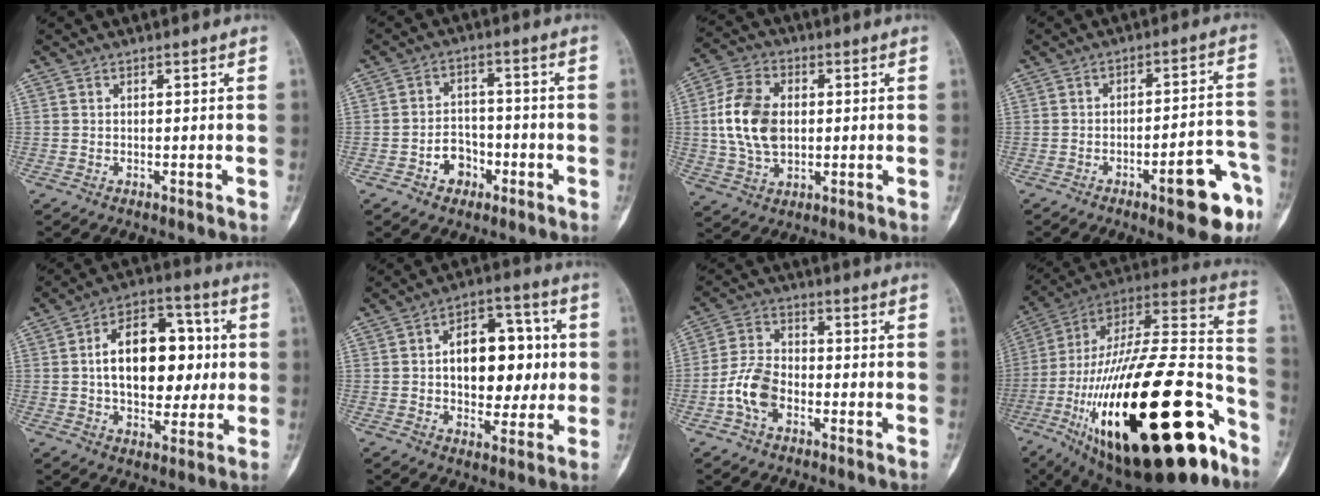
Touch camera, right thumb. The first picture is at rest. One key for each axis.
{"total": 6.1, "fx": -2.8, "fy": 4.7, "fz": 2.7, "tx": -0.011, "ty": 0.032, "tz": -0.043}
{"total": 12.8, "fx": 0.9, "fy": 8.5, "fz": 9.5, "tx": -0.175, "ty": 0.006, "tz": 0.018}
{"total": 12.1, "fx": -6.3, "fy": 3.3, "fz": 9.8, "tx": -0.102, "ty": 0.046, "tz": -0.079}
{"total": 17.8, "fx": 1.3, "fy": 11.1, "fz": 13.9, "tx": -0.170, "ty": 0.023, "tz": 0.019}
{"total": 15.8, "fx": 0.9, "fy": 9.9, "fz": 12.3, "tx": -0.125, "ty": 0.022, "tz": 0.012}
{"total": 8.1, "fx": -3.0, "fy": 5.2, "fz": 5.5, "tx": -0.104, "ty": 0.026, "tz": -0.065}
{"total": 45.3, "fx": -18.6, "fy": 17.1, "fz": 37.7, "tx": -0.607, "ty": 0.050, "tz": -0.296}